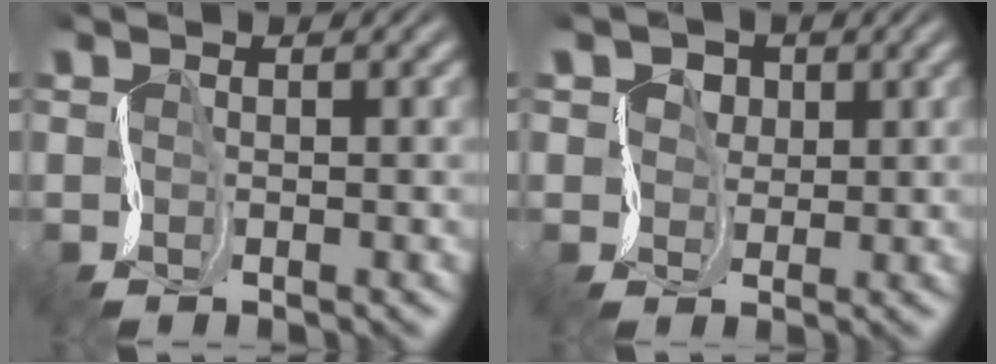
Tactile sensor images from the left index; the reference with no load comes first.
{"total": 4.5, "force": [2.4, 3.2, 1.9], "torque": [-0.030, 0.025, 0.015]}